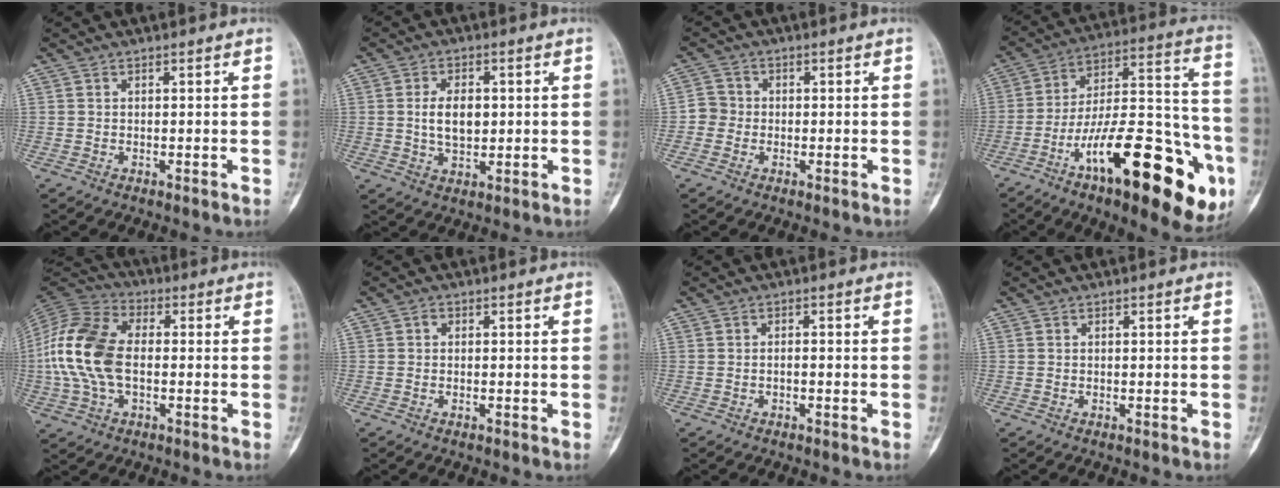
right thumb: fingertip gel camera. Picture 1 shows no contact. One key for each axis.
{"total": 6.4, "fx": 0.5, "fy": 3.9, "fz": 5.1, "tx": -0.076, "ty": -0.003, "tz": 0.010}
{"total": 3.0, "fx": -0.7, "fy": 2.8, "fz": 0.7, "tx": 0.003, "ty": 0.009, "tz": -0.024}
{"total": 30.8, "fx": -13.1, "fy": 10.3, "fz": 25.9, "tx": -0.351, "ty": 0.065, "tz": -0.193}
{"total": 15.6, "fx": -0.7, "fy": 9.6, "fz": 12.4, "tx": -0.264, "ty": 0.026, "tz": -0.017}
{"total": 1.1, "fx": 0.0, "fy": 0.8, "fz": 0.8, "tx": -0.011, "ty": 0.001, "tz": -0.004}
{"total": 0.8, "fx": -0.3, "fy": 0.3, "fz": 0.6, "tx": -0.013, "ty": 0.006, "tz": -0.004}
{"total": 0.0}